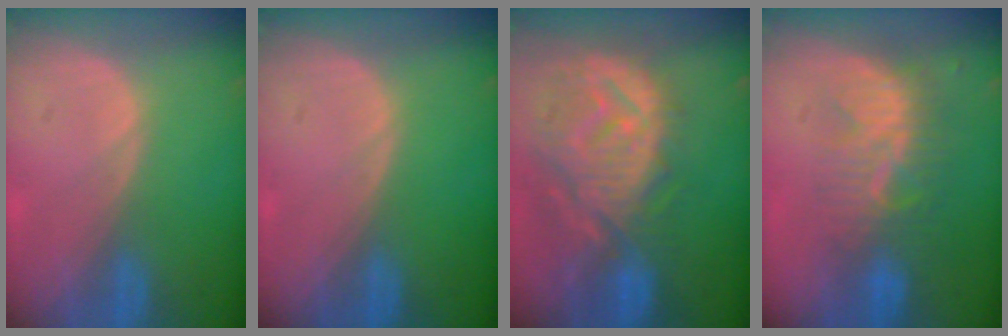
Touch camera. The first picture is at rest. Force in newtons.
{"total": 0.0}
{"total": 12.4, "press": 11.0, "slide": 5.7}
{"total": 8.4, "press": 7.6, "slide": 3.6}